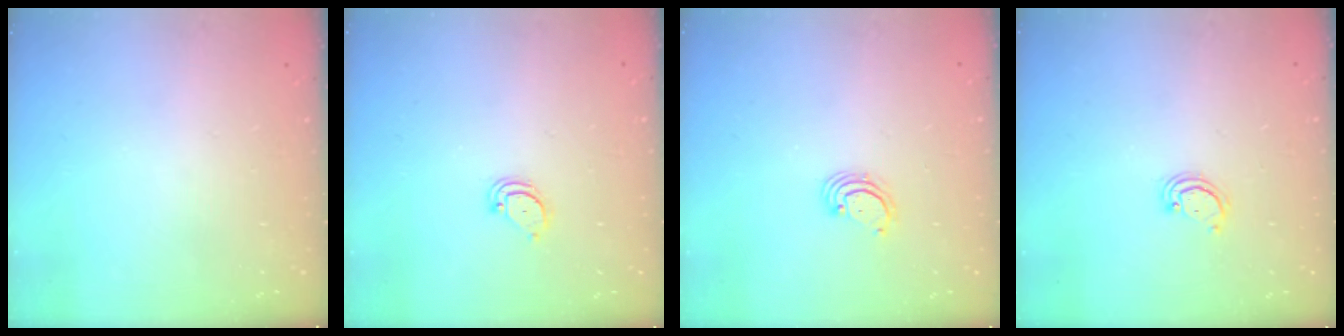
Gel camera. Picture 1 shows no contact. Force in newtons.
{"total": 2.6, "press": 2.6, "slide": 0.2}
{"total": 2.7, "press": 2.7, "slide": 0.3}
{"total": 2.6, "press": 2.6, "slide": 0.3}